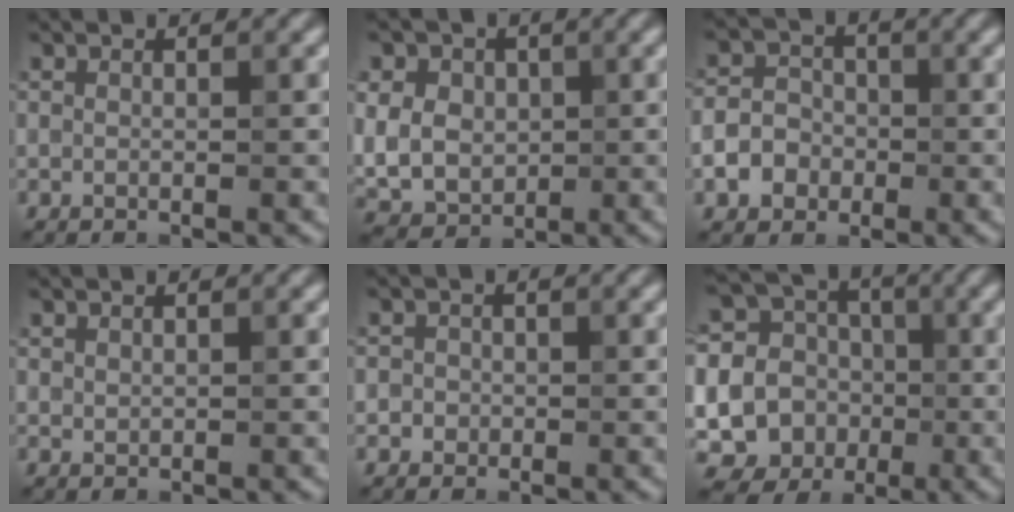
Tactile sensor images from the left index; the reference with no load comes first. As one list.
[{"total": 10.8, "force": [1.4, 9.0, 5.6], "torque": [-0.113, 0.030, 0.006]}, {"total": 4.3, "force": [-1.5, 3.7, 1.5], "torque": [-0.006, 0.004, -0.043]}, {"total": 0.5, "force": [0.5, 0.2, 0.2], "torque": [-0.004, 0.000, 0.011]}, {"total": 1.7, "force": [-0.1, 1.7, 0.3], "torque": [0.018, 0.012, -0.017]}, {"total": 18.7, "force": [-0.8, 17.3, 6.8], "torque": [-0.176, 0.015, -0.050]}]